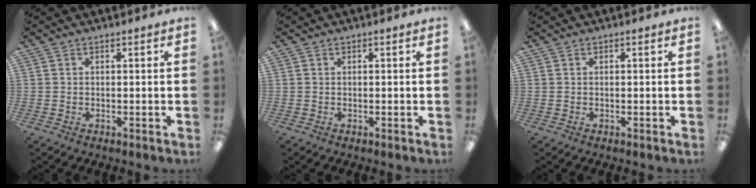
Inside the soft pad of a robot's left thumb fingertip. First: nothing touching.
{"total": 0.0}
{"total": 0.0}